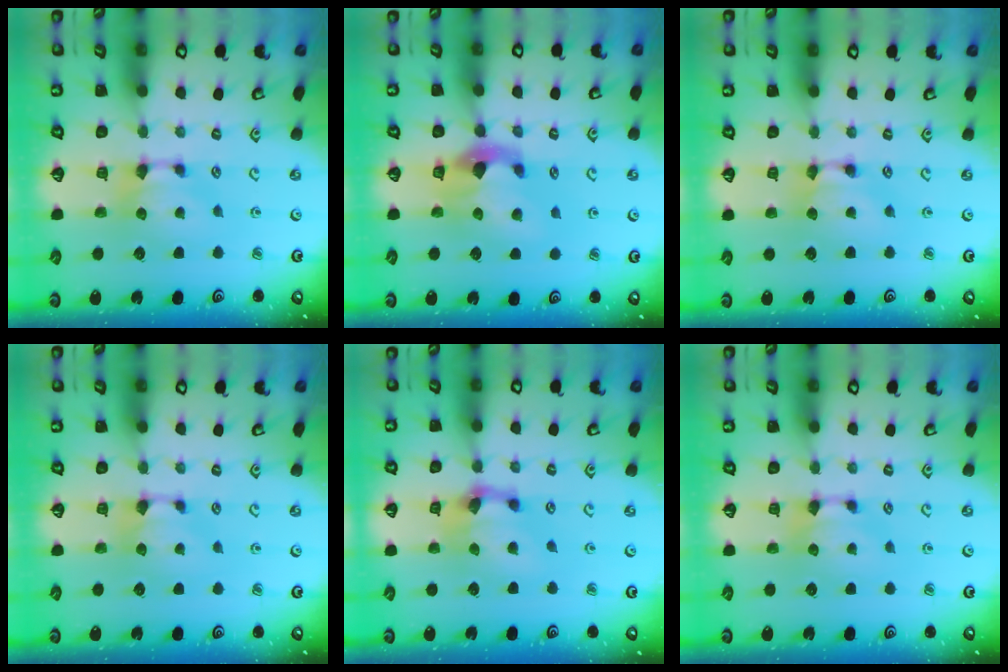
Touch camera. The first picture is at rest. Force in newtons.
{"total": 4.1, "press": 3.8, "slide": 1.6}
{"total": 1.5, "press": 1.5, "slide": 0.2}
{"total": 0.5, "press": 0.4, "slide": 0.3}
{"total": 3.9, "press": 3.2, "slide": 2.1}
{"total": 0.0}